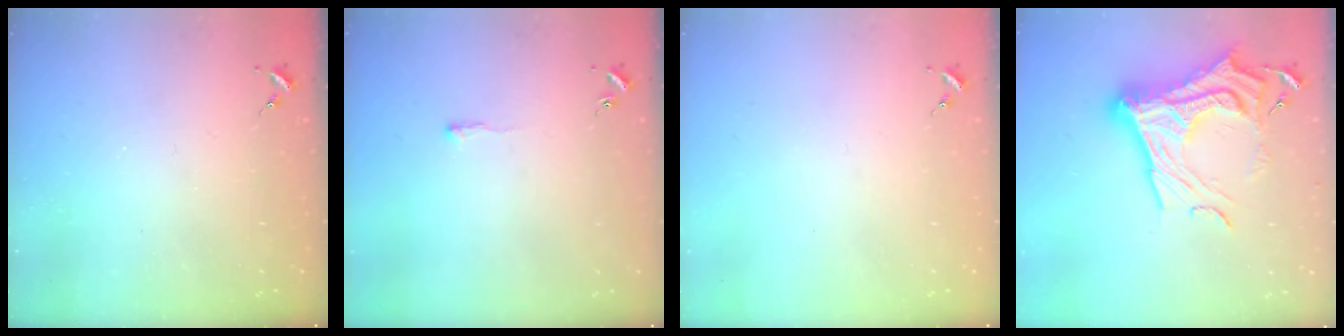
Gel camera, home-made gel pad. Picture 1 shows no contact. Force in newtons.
{"total": 2.1, "press": 2.1, "slide": 0.4}
{"total": 0.0}
{"total": 23.9, "press": 23.8, "slide": 2.1}